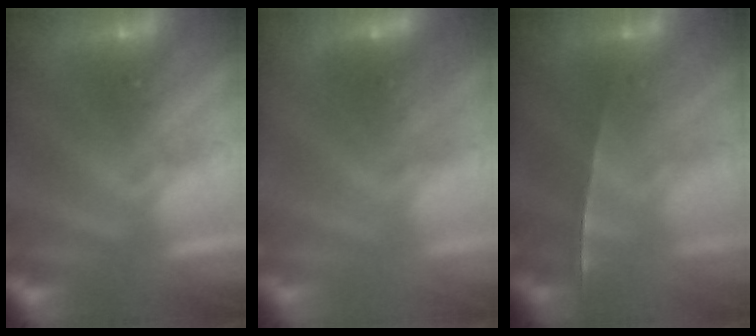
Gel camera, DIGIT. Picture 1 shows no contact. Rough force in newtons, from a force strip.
{"total": 1.8}
{"total": 1.6}